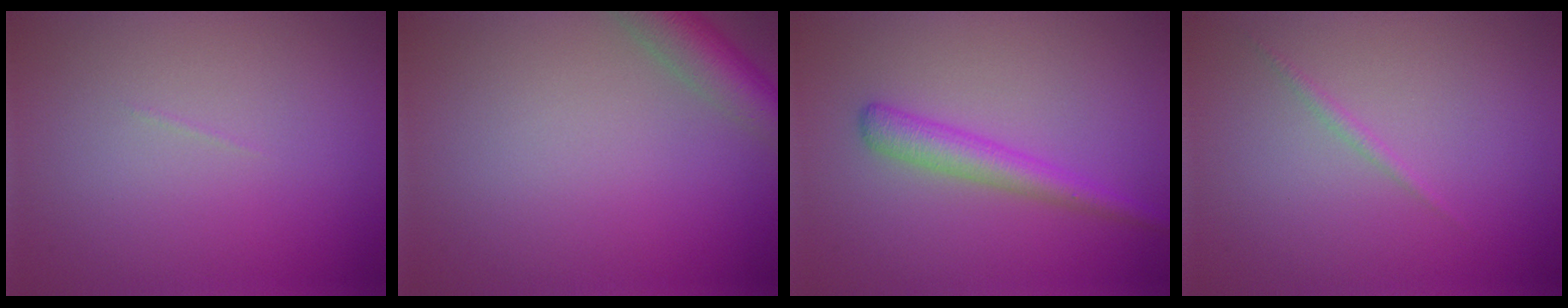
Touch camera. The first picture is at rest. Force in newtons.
{"total": 4.5, "press": 4.5, "slide": 0.2}
{"total": 2.8, "press": 2.8, "slide": 0.0}
{"total": 0.7, "press": 0.7, "slide": 0.1}